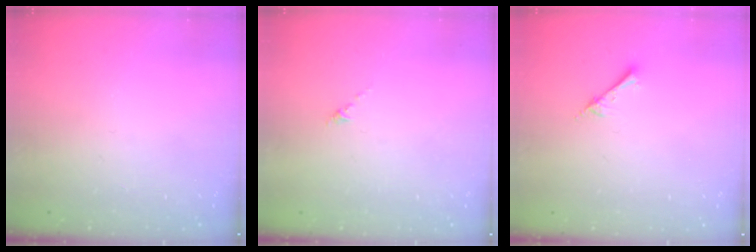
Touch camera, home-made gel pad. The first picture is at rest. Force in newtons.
{"total": 0.0}
{"total": 2.4, "press": 2.4, "slide": 0.2}